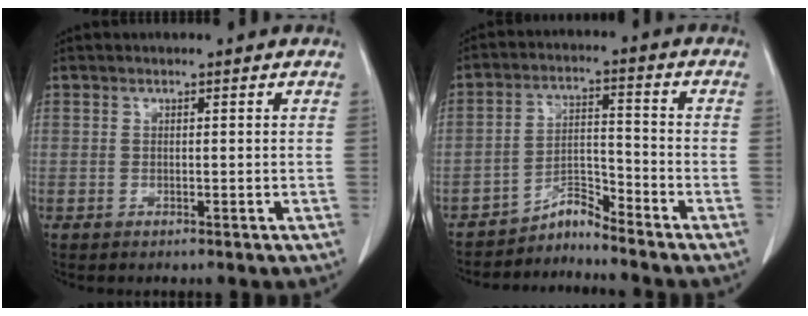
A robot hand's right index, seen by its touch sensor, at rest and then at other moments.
{"total": 4.1, "force": [-4.1, 0.2, 0.0], "torque": [0.007, 0.011, -0.070]}